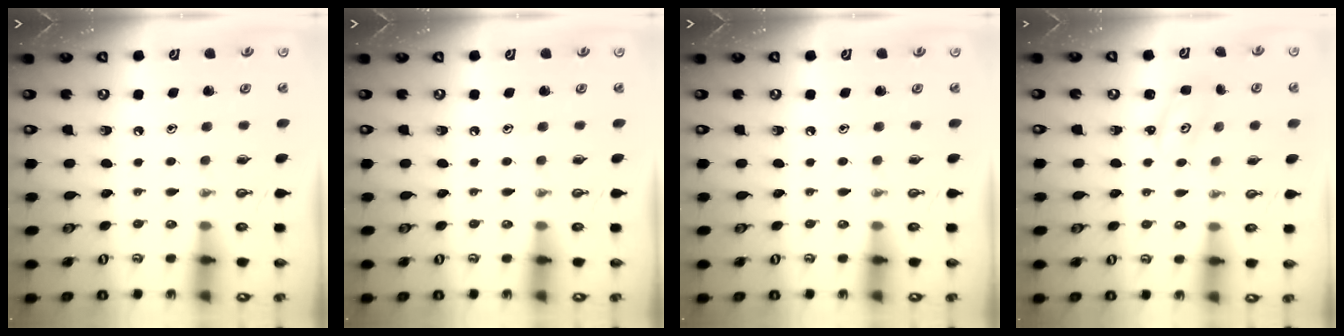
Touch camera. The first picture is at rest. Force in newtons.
{"total": 0.0}
{"total": 0.0}
{"total": 2.2, "press": 2.2, "slide": 0.2}